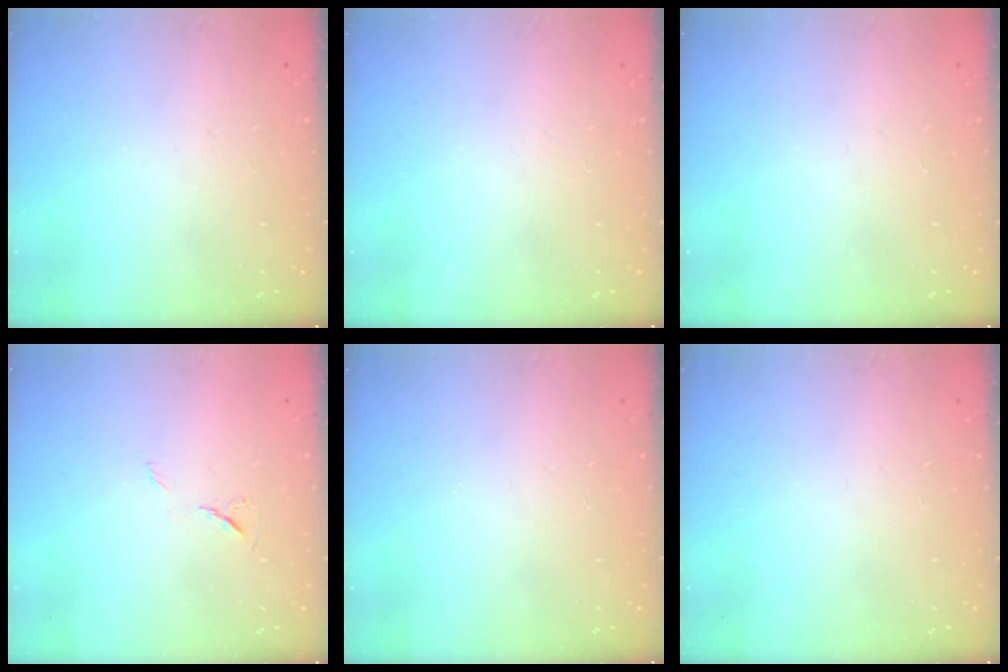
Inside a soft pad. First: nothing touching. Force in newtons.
{"total": 0.0}
{"total": 0.0}
{"total": 5.8, "press": 5.4, "slide": 2.2}
{"total": 0.0}
{"total": 0.0}